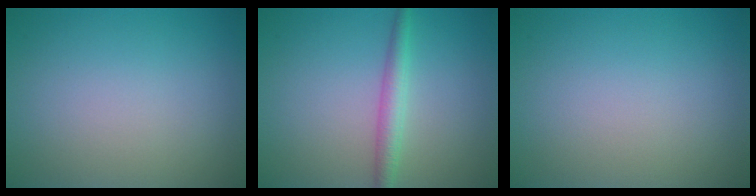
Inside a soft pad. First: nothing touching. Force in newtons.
{"total": 2.3, "press": 2.3, "slide": 0.1}
{"total": 0.0}